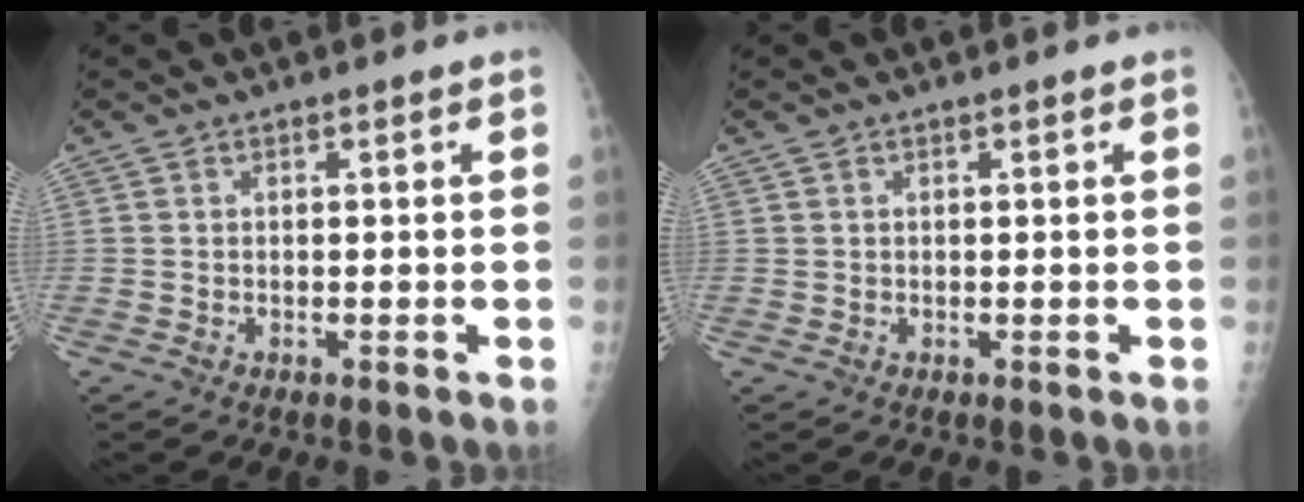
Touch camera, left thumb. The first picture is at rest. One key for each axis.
{"total": 0.0}